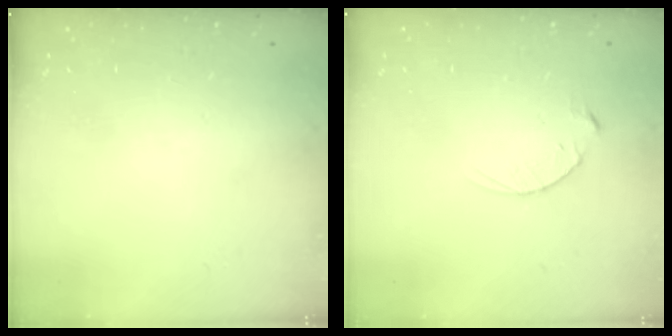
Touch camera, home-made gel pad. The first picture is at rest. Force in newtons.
{"total": 3.5, "press": 3.5, "slide": 0.4}